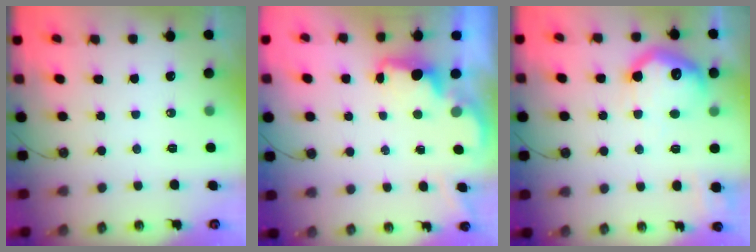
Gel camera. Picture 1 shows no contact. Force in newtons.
{"total": 1.5, "press": 1.3, "slide": 0.7}
{"total": 16.6, "press": 16.5, "slide": 1.3}